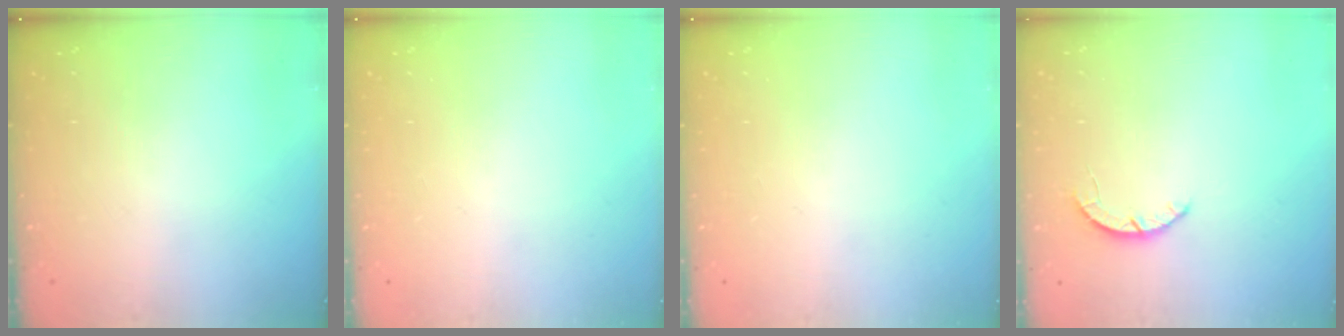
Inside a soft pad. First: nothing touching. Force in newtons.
{"total": 0.0}
{"total": 0.0}
{"total": 2.2, "press": 2.2, "slide": 0.3}